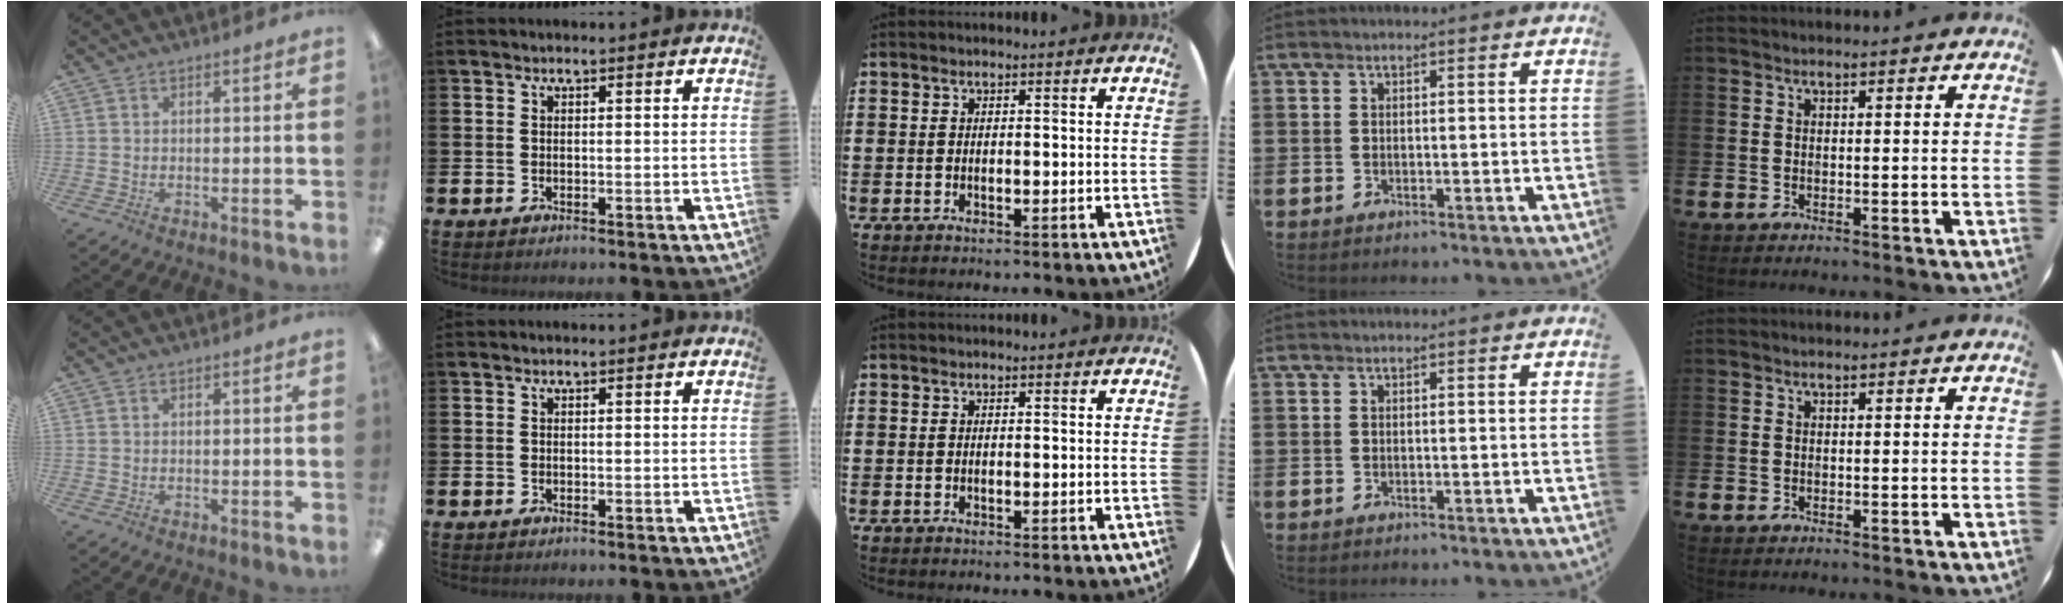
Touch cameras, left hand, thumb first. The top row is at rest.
{}